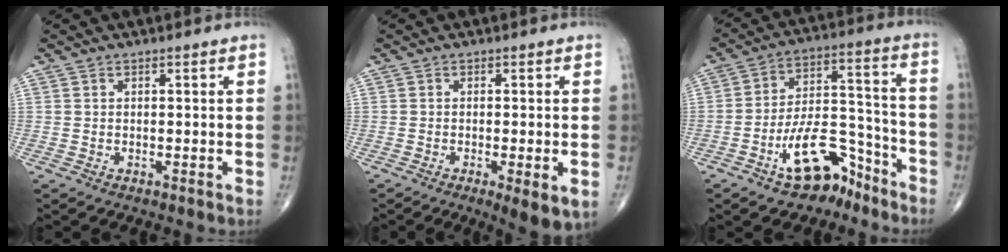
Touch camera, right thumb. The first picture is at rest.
{"total": 5.9, "force": [-2.0, 1.4, 5.4], "torque": [-0.081, -0.014, -0.029]}
{"total": 13.3, "force": [-8.4, 6.6, 7.9], "torque": [-0.104, 0.086, -0.143]}